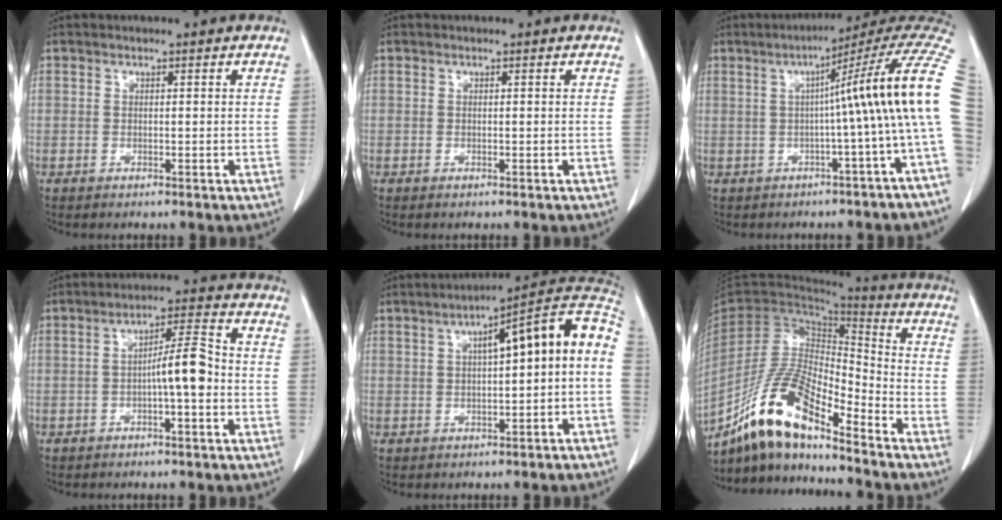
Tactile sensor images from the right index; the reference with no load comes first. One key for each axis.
{"total": 0.0}
{"total": 12.9, "fx": 0.7, "fy": -2.2, "fz": 12.7, "tx": -0.144, "ty": 0.034, "tz": 0.001}
{"total": 6.1, "fx": -1.3, "fy": 0.7, "fz": 5.9, "tx": -0.093, "ty": 0.018, "tz": -0.022}
{"total": 12.2, "fx": 1.5, "fy": 1.4, "fz": 12.0, "tx": -0.164, "ty": 0.043, "tz": 0.016}
{"total": 15.4, "fx": -11.7, "fy": 3.3, "fz": 9.5, "tx": -0.180, "ty": 0.003, "tz": -0.217}